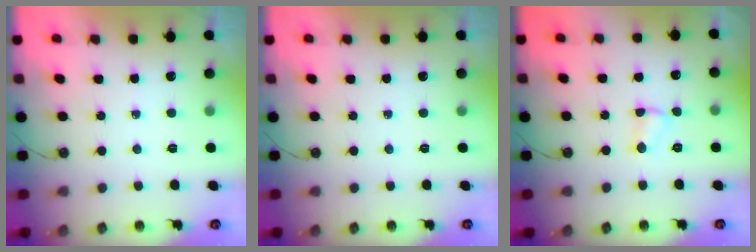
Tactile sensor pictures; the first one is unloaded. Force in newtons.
{"total": 0.0}
{"total": 4.3, "press": 4.3, "slide": 0.6}